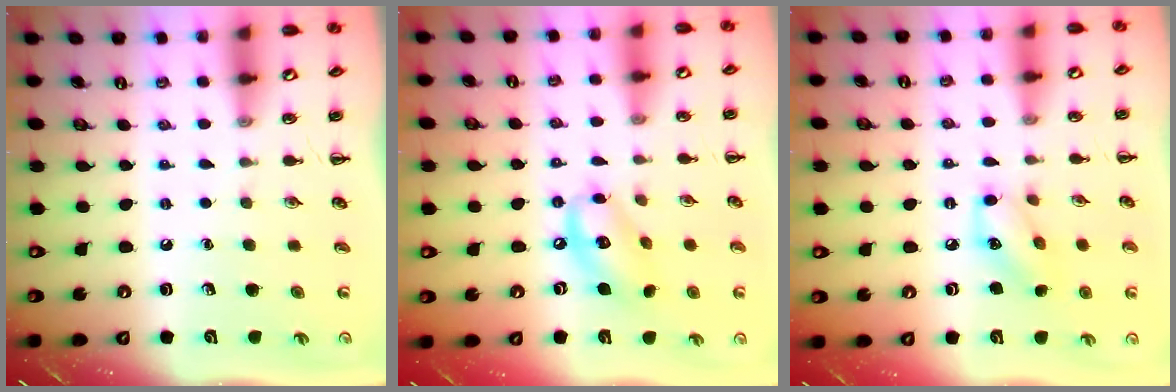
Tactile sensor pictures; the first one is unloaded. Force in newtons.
{"total": 11.2, "press": 11.0, "slide": 2.3}
{"total": 8.0, "press": 8.0, "slide": 0.4}